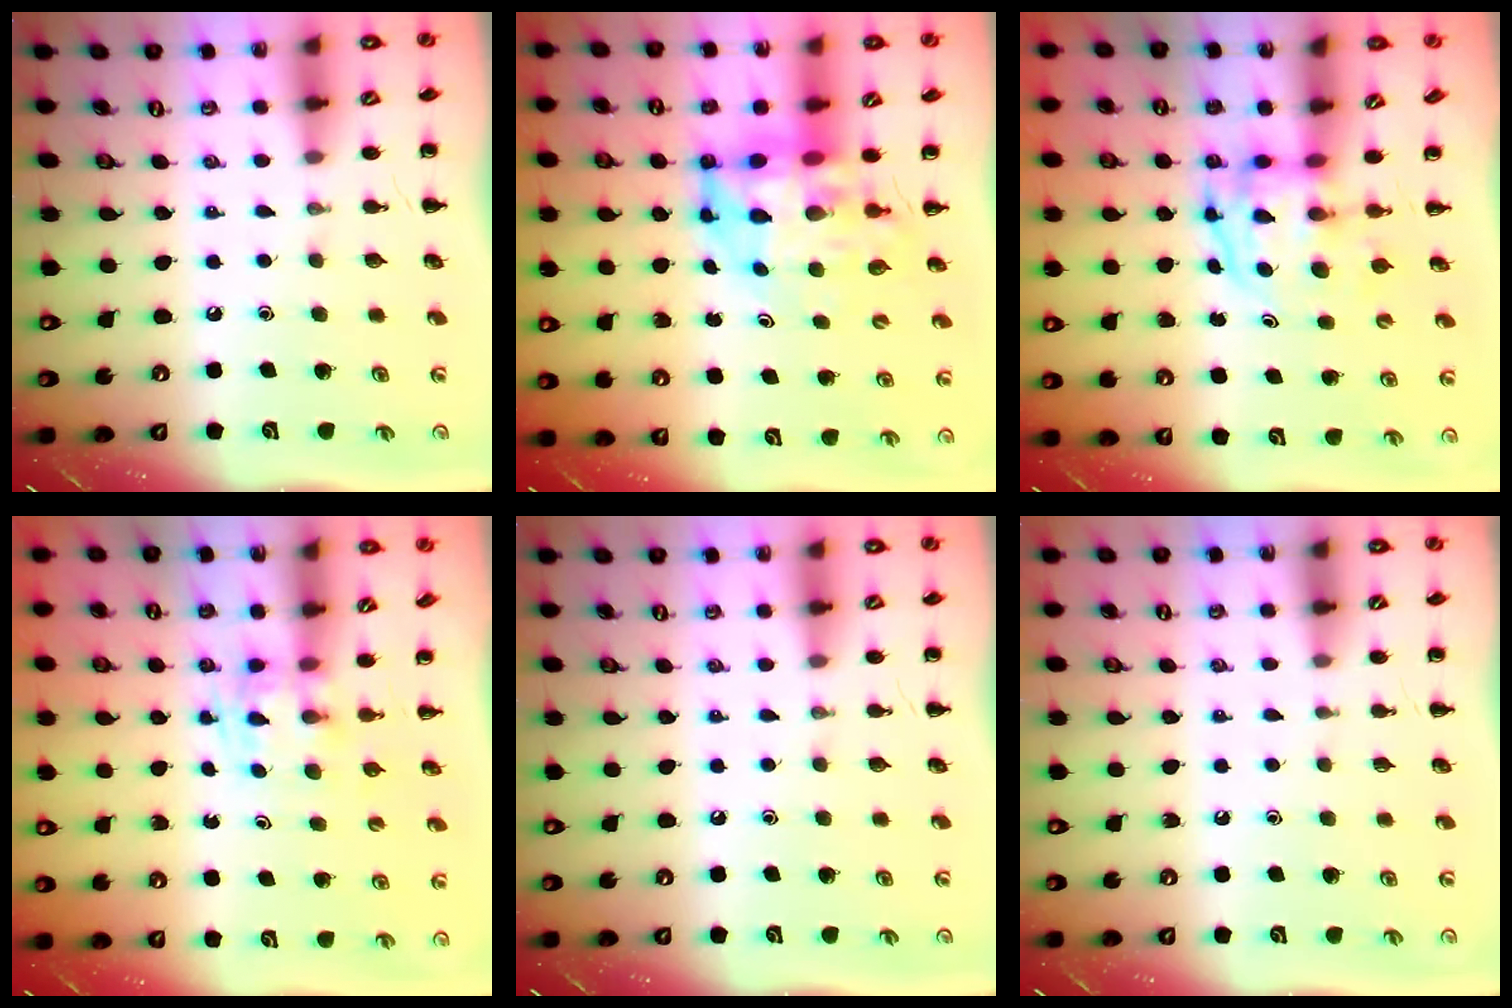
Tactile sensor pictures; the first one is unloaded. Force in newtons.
{"total": 8.0, "press": 7.6, "slide": 2.3}
{"total": 3.8, "press": 3.8, "slide": 0.6}
{"total": 2.4, "press": 2.2, "slide": 1.1}
{"total": 0.0}
{"total": 0.6, "press": 0.6, "slide": 0.2}